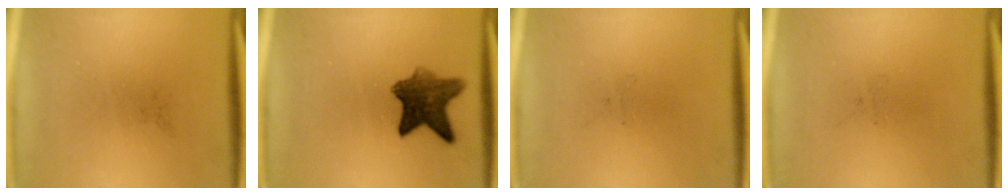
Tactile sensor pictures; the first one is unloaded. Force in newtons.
{"total": 7.7}
{"total": 0.0}
{"total": 0.0}